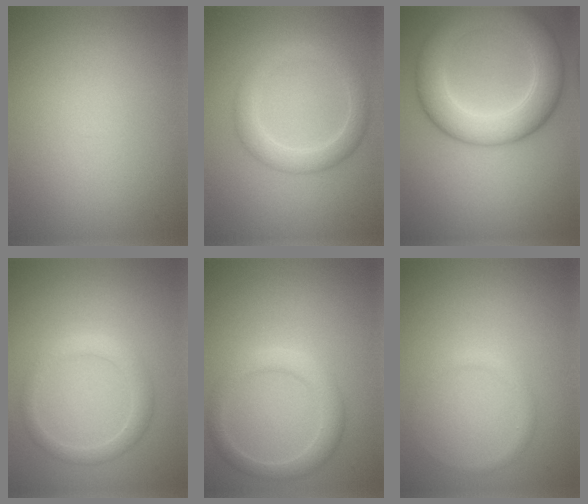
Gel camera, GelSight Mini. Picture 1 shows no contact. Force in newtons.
{"total": 3.1, "press": 3.1, "slide": 0.2}
{"total": 7.4, "press": 7.4, "slide": 0.3}
{"total": 2.3, "press": 2.2, "slide": 0.1}
{"total": 2.9, "press": 2.9, "slide": 0.1}
{"total": 0.9, "press": 0.8, "slide": 0.1}